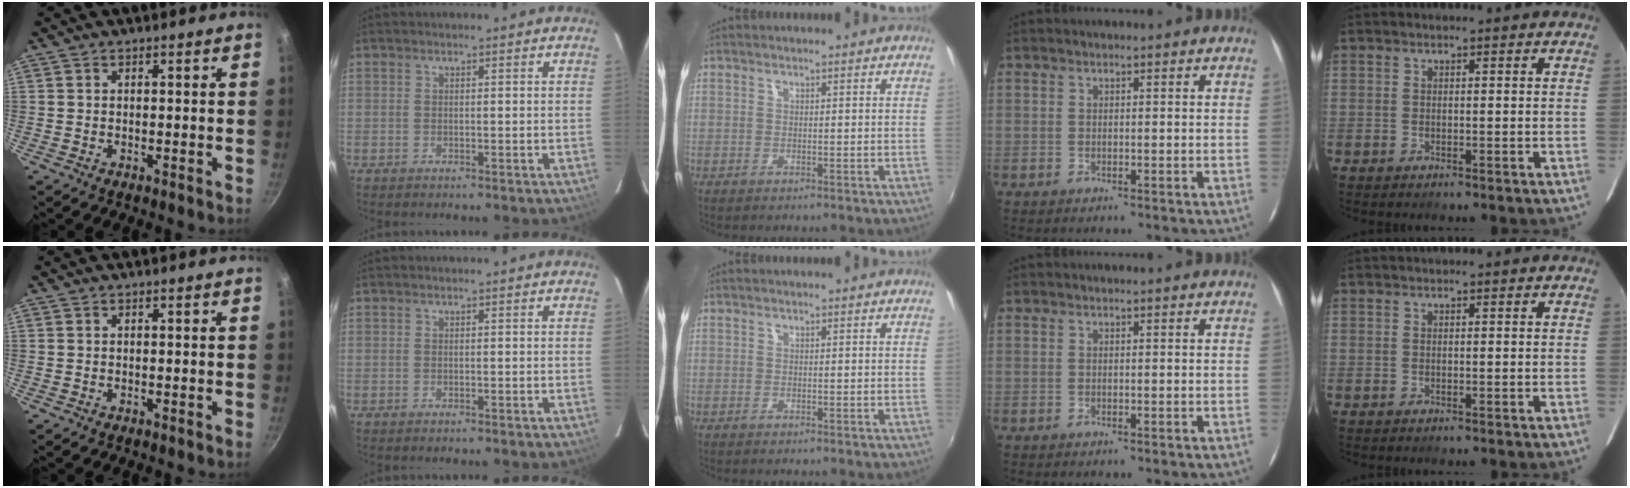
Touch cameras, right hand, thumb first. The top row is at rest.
{}